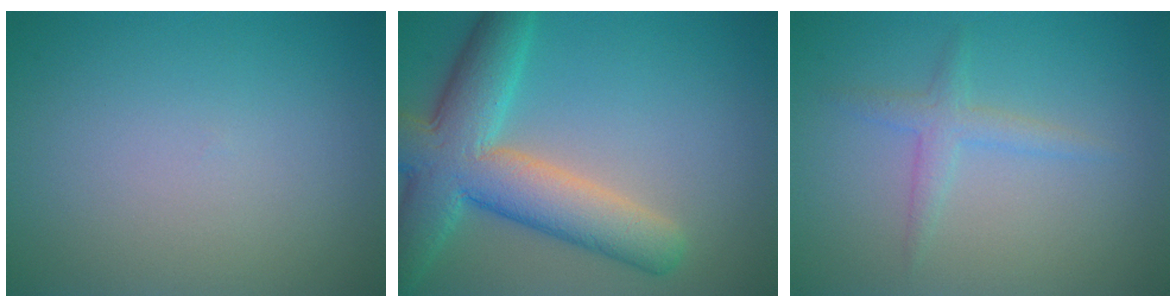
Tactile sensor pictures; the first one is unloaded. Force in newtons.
{"total": 9.0, "press": 8.9, "slide": 0.3}
{"total": 1.8, "press": 1.8, "slide": 0.1}